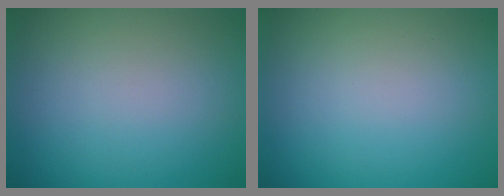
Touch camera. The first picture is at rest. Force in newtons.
{"total": 0.0}